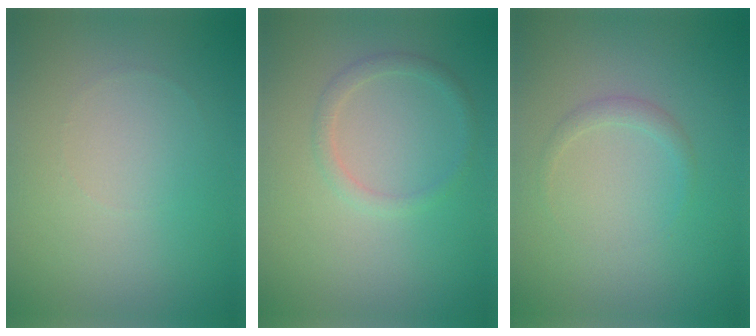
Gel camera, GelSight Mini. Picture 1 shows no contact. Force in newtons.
{"total": 1.3, "press": 1.3, "slide": 0.1}
{"total": 1.0, "press": 1.0, "slide": 0.1}